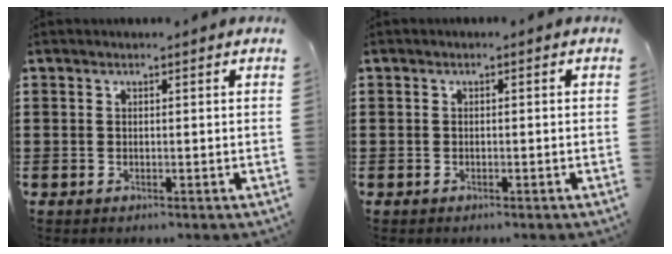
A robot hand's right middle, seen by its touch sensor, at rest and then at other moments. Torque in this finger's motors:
{"motor_torque": [-0.38, 0.38, -0.02, -0.01]}